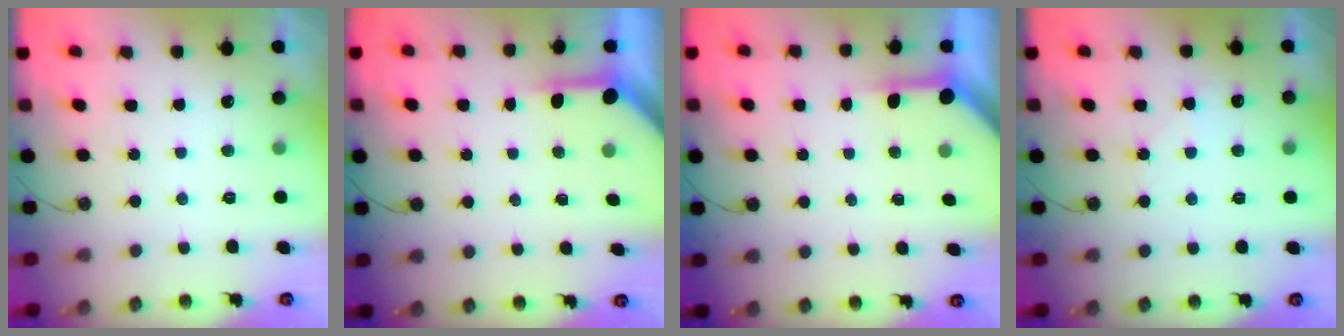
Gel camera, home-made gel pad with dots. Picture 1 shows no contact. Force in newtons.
{"total": 4.0, "press": 4.0, "slide": 0.4}
{"total": 3.8, "press": 3.8, "slide": 0.5}
{"total": 6.2, "press": 6.2, "slide": 0.8}